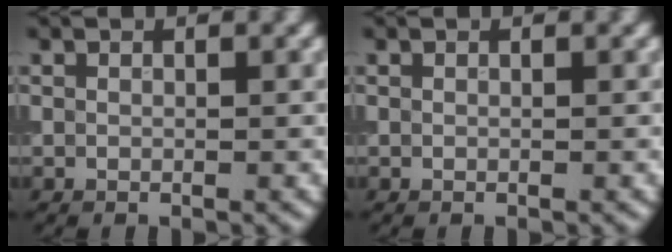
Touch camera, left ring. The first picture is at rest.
{"total": 0.0}